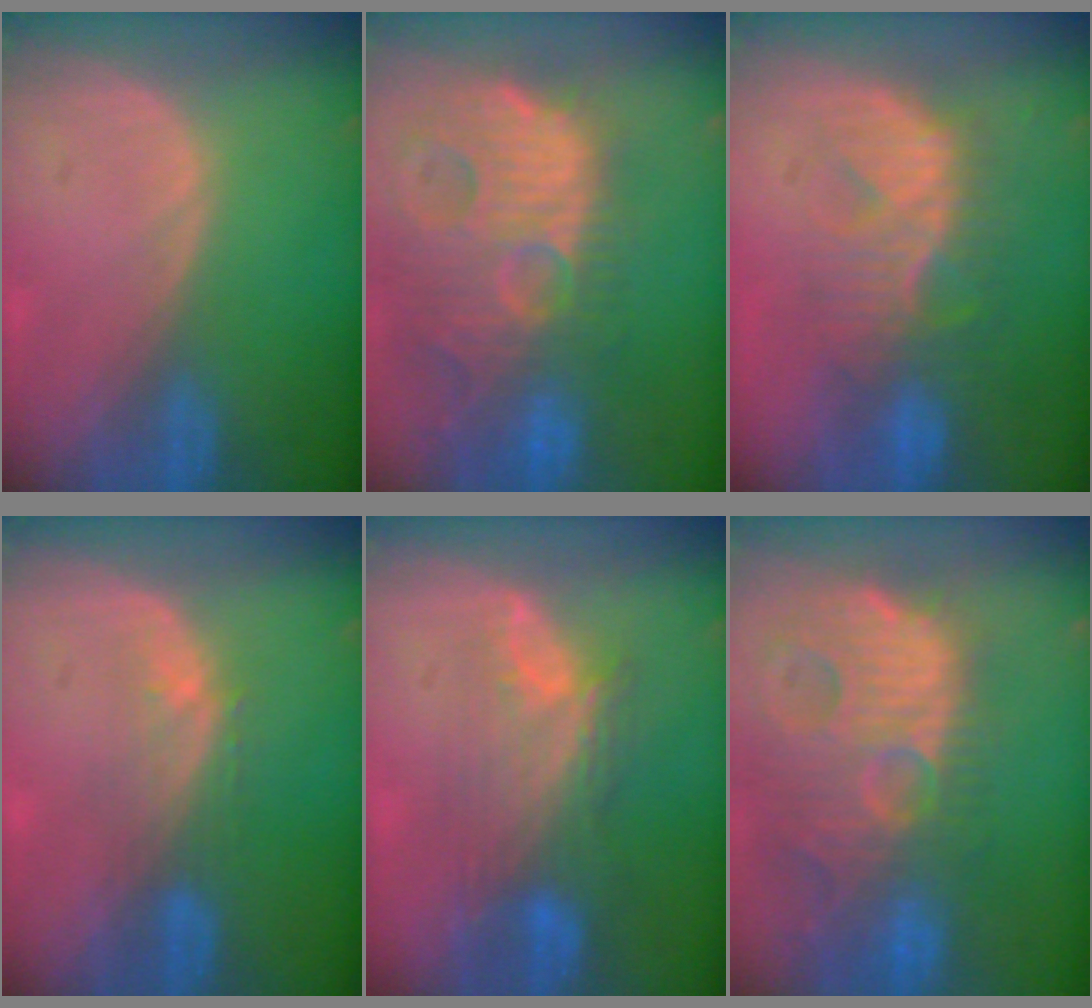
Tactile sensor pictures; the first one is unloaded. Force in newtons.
{"total": 14.8, "press": 12.7, "slide": 7.6}
{"total": 8.7, "press": 8.5, "slide": 1.9}
{"total": 3.4, "press": 3.4, "slide": 0.4}
{"total": 8.3, "press": 7.7, "slide": 3.3}
{"total": 14.8, "press": 12.7, "slide": 7.6}